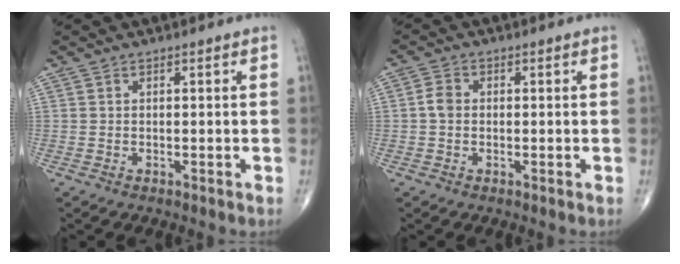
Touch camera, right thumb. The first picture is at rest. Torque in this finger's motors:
{"motor_torque": [-0.25, 0.23, 0.11, -0.09, 0.02]}